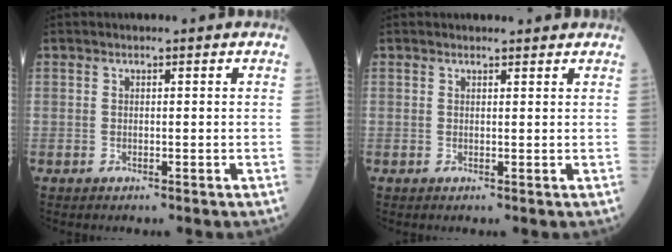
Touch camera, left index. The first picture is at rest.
{"total": 2.6, "force": [2.5, 0.6, 0.4], "torque": [-0.009, 0.009, 0.027]}